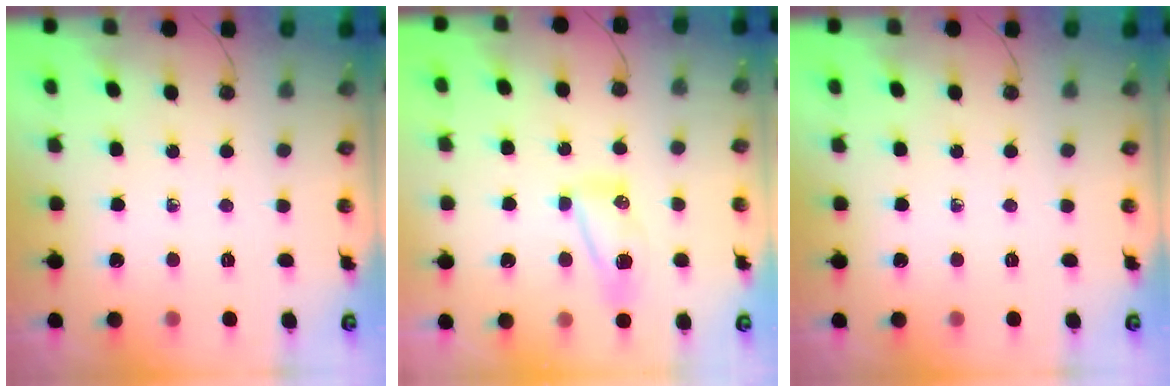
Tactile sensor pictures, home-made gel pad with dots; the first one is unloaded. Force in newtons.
{"total": 7.0, "press": 7.0, "slide": 0.6}
{"total": 0.0}